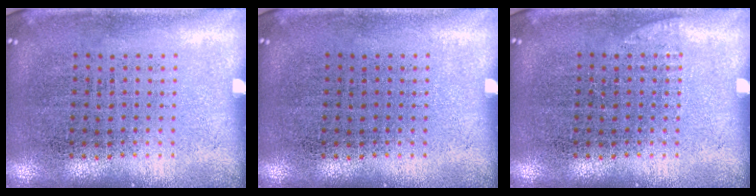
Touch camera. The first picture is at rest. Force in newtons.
{"total": 0.0}
{"total": 0.7, "press": 0.7, "slide": 0.2}